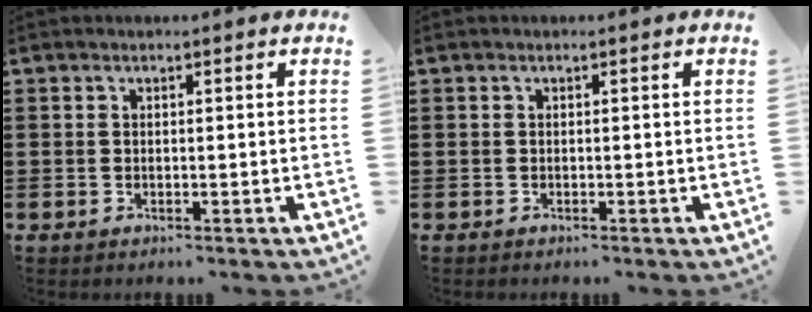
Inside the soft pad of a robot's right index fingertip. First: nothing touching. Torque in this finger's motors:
{"motor_torque": [0.14, -0.16, 0.00, 0.01]}